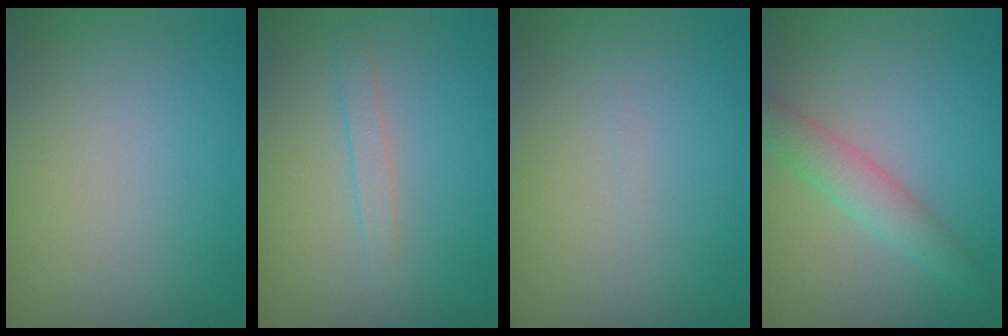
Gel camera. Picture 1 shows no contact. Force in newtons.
{"total": 1.2, "press": 1.2, "slide": 0.0}
{"total": 0.0}
{"total": 2.9, "press": 2.9, "slide": 0.1}